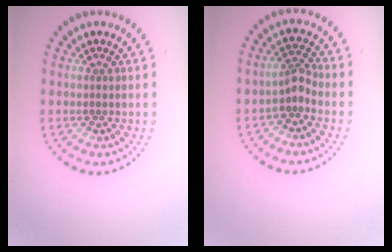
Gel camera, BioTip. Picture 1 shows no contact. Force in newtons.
{"total": 1.9, "press": 1.4, "slide": 1.3}